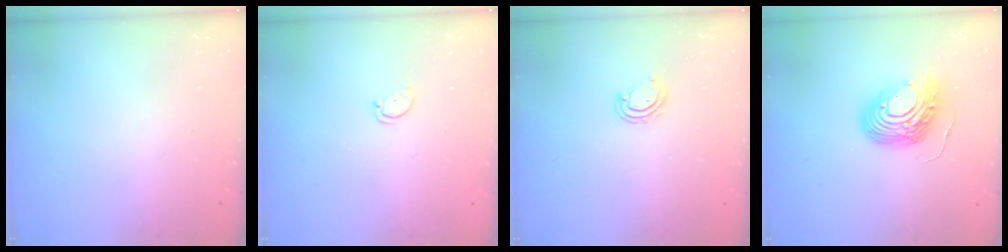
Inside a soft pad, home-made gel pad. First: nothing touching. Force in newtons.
{"total": 1.7, "press": 1.7, "slide": 0.2}
{"total": 5.0, "press": 5.0, "slide": 0.3}
{"total": 12.2, "press": 12.0, "slide": 2.4}